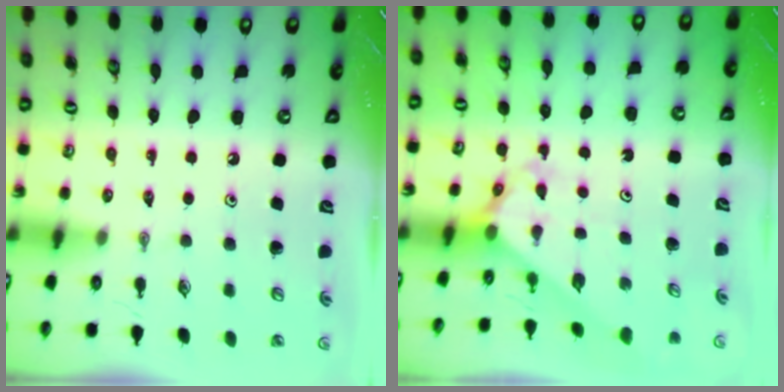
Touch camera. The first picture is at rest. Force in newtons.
{"total": 2.7, "press": 2.7, "slide": 0.1}